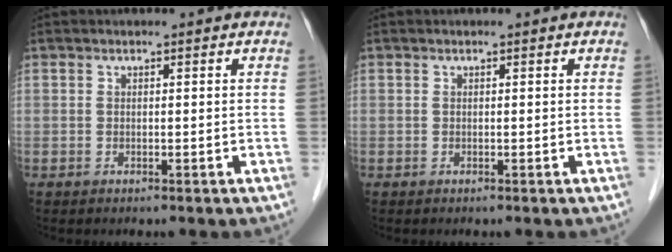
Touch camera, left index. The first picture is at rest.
{"total": 0.0}